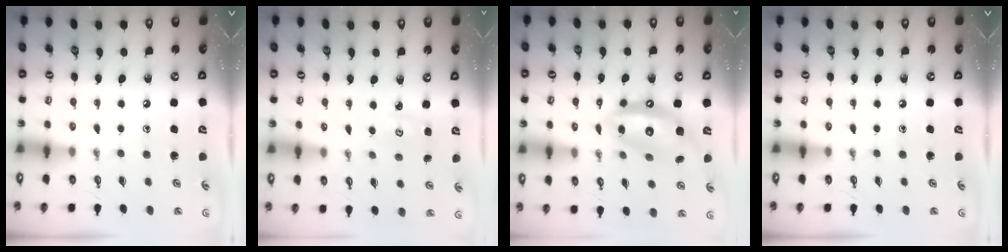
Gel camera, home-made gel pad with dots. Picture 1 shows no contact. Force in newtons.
{"total": 2.8, "press": 2.8, "slide": 0.2}
{"total": 14.4, "press": 14.3, "slide": 1.7}
{"total": 0.0}